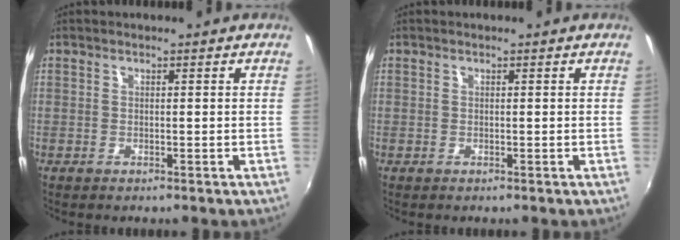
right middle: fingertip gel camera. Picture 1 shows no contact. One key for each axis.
{"total": 0.0}